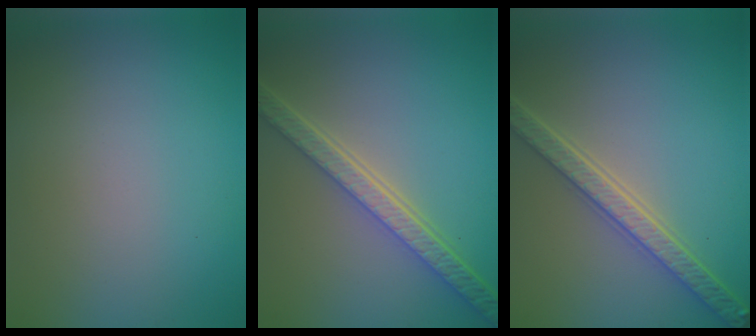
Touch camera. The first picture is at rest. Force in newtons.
{"total": 5.6, "press": 4.3, "slide": 3.7}
{"total": 4.9, "press": 3.9, "slide": 3.0}